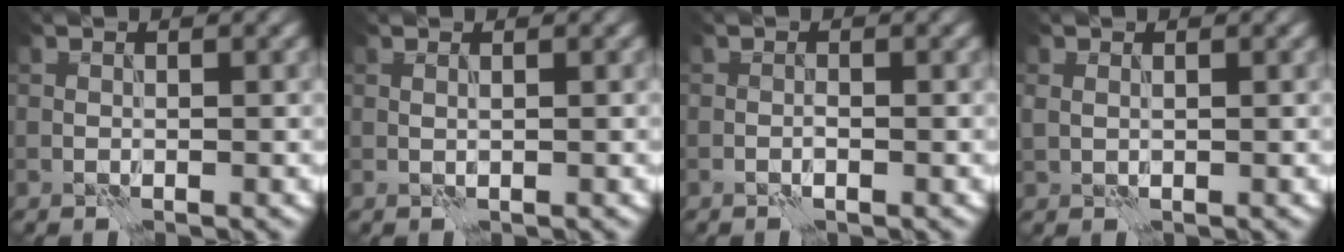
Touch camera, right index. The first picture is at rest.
{"total": 0.8, "force": [0.5, 0.2, 0.6], "torque": [-0.007, -0.005, 0.001]}
{"total": 0.6, "force": [-0.4, 0.1, 0.4], "torque": [-0.011, 0.002, -0.008]}
{"total": 0.7, "force": [0.2, 0.4, 0.5], "torque": [-0.012, -0.002, 0.007]}